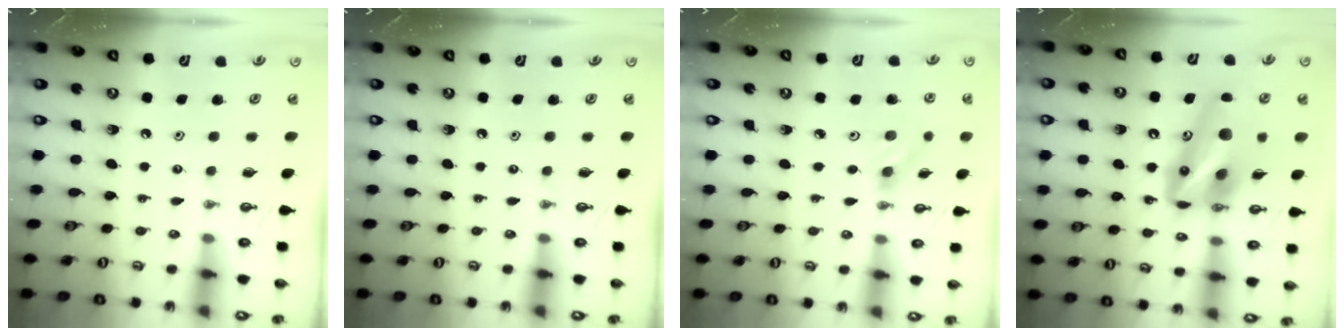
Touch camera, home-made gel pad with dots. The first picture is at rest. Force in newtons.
{"total": 0.0}
{"total": 3.9, "press": 3.6, "slide": 1.5}
{"total": 14.4, "press": 14.2, "slide": 2.3}